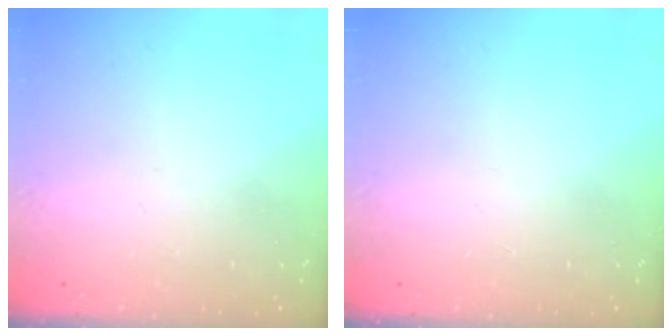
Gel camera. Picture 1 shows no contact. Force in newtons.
{"total": 0.0}